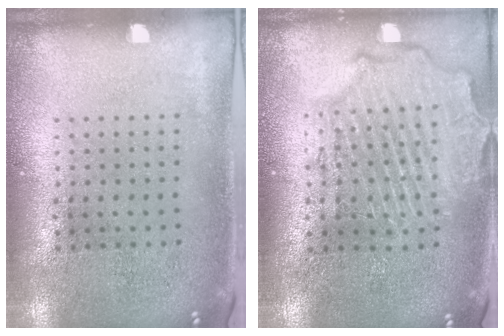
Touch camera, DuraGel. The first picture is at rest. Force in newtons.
{"total": 2.4, "press": 2.2, "slide": 0.9}